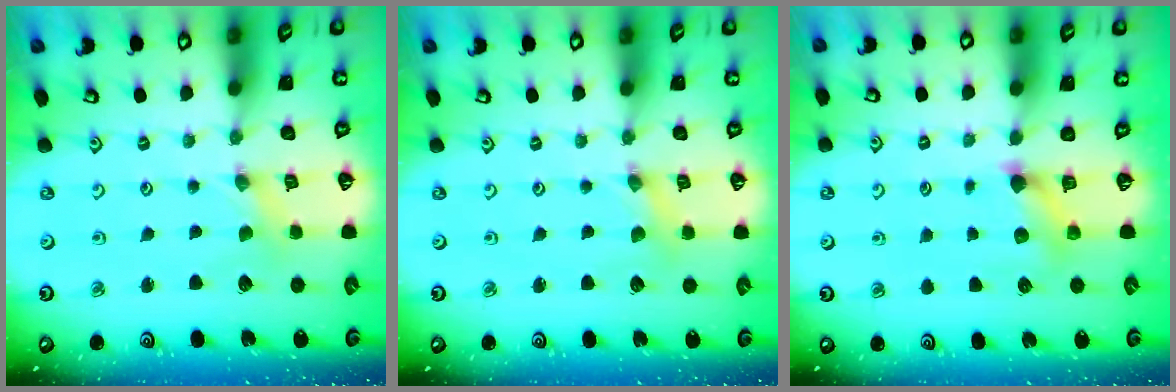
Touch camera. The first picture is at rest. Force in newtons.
{"total": 1.8, "press": 1.8, "slide": 0.3}
{"total": 6.1, "press": 6.0, "slide": 0.9}